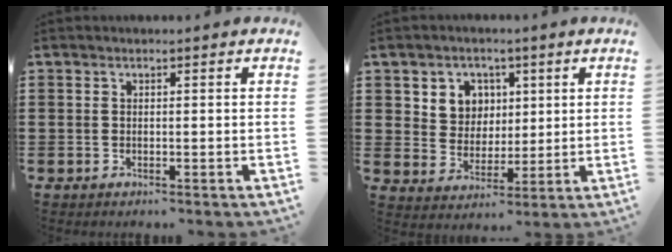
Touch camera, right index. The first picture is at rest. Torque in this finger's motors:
{"motor_torque": [0.20, 0.09, 0.18, 0.07]}